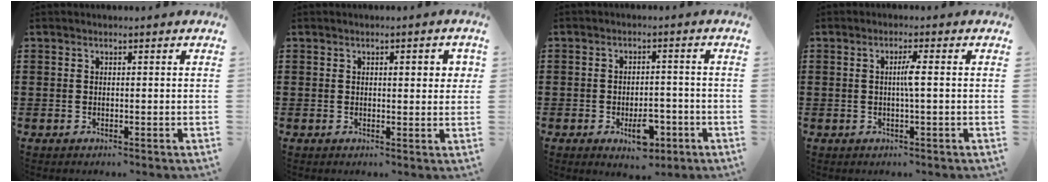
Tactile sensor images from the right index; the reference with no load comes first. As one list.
[{"total": 2.0, "force": [0.5, 0.6, 1.9], "torque": [-0.028, 0.004, 0.003]}, {"total": 5.7, "force": [-2.5, 2.8, 4.2], "torque": [-0.055, 0.007, -0.042]}, {"total": 2.6, "force": [0.0, -0.2, 2.6], "torque": [-0.049, -0.004, -0.003]}]